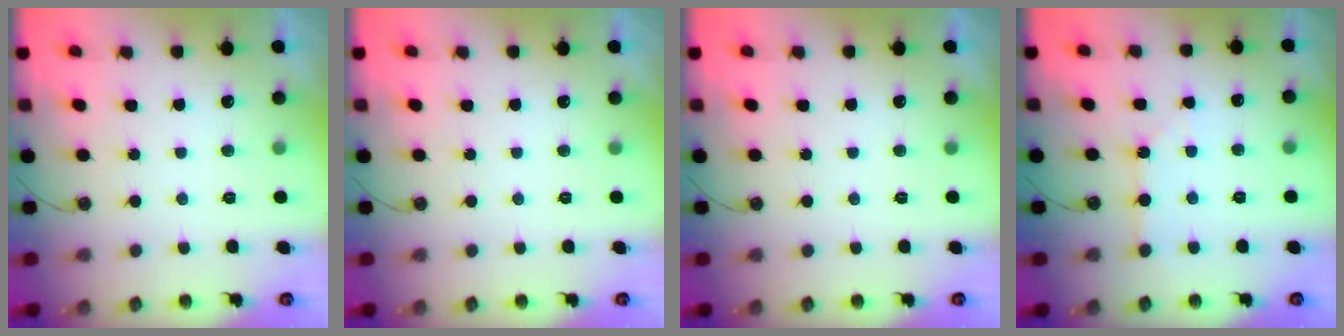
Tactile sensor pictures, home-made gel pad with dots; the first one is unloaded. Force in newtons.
{"total": 0.0}
{"total": 0.0}
{"total": 2.3, "press": 2.2, "slide": 0.4}